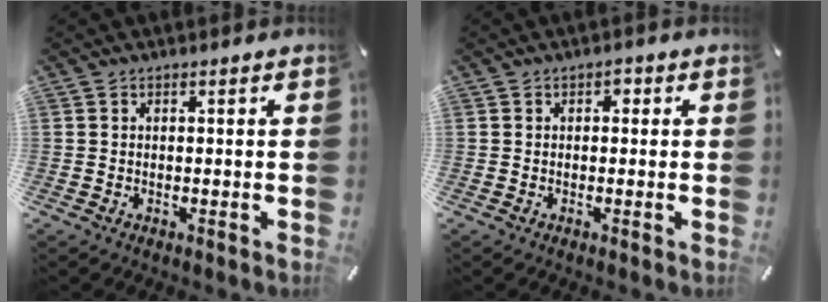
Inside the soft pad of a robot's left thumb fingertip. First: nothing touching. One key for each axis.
{"total": 1.2, "fx": -0.1, "fy": 1.0, "fz": 0.7, "tx": -0.015, "ty": 0.008, "tz": -0.004}